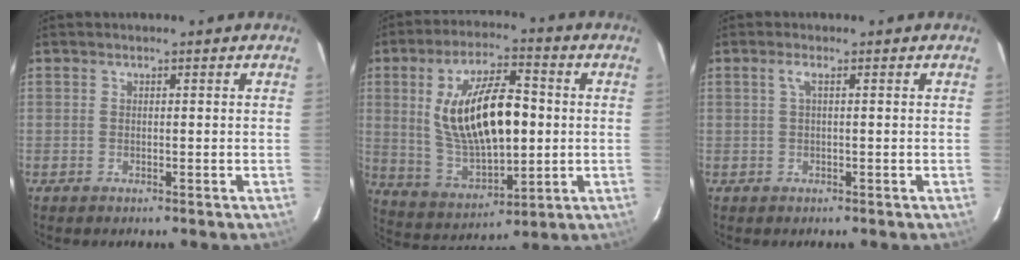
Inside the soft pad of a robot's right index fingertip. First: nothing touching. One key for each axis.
{"total": 18.4, "fx": 1.8, "fy": 7.8, "fz": 16.5, "tx": -0.312, "ty": 0.004, "tz": 0.051}
{"total": 1.3, "fx": 0.2, "fy": -0.2, "fz": 1.3, "tx": -0.024, "ty": 0.004, "tz": 0.003}